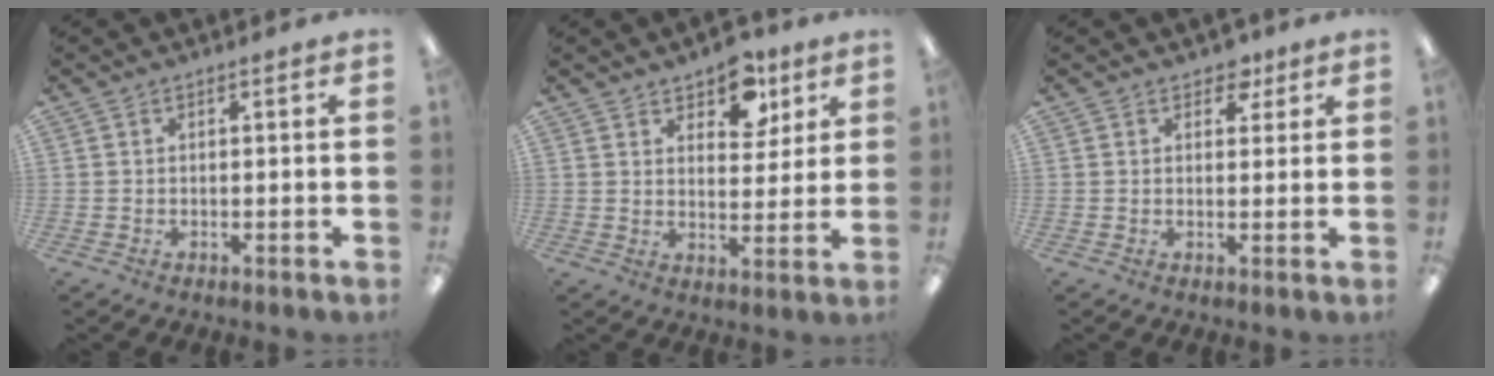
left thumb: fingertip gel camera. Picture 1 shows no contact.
{"total": 9.0, "force": [6.2, 5.0, 4.1], "torque": [-0.045, -0.029, 0.107]}
{"total": 3.2, "force": [2.1, 1.6, 1.8], "torque": [-0.015, -0.007, 0.032]}